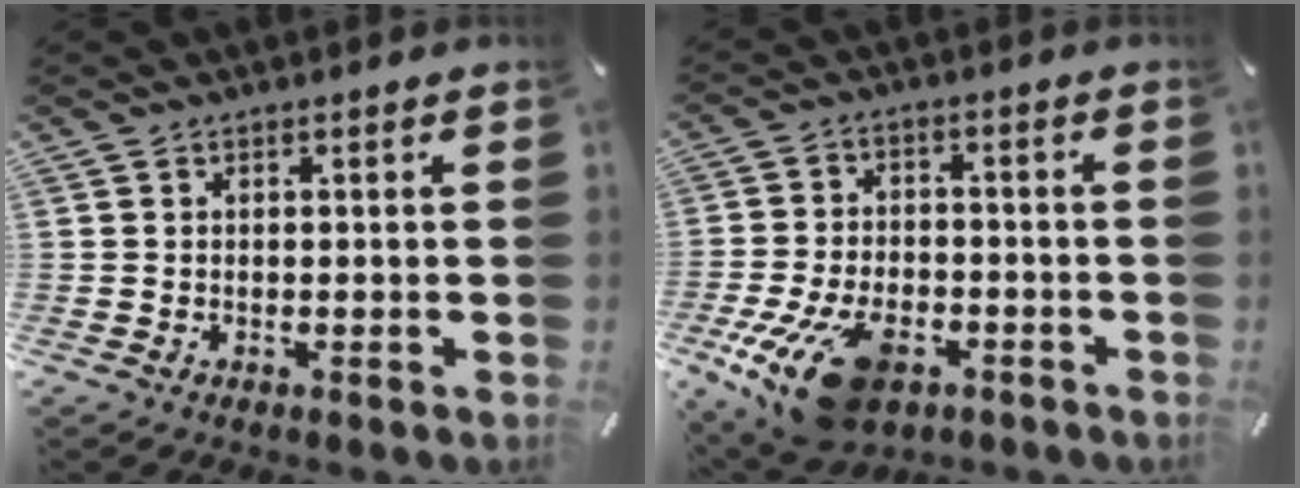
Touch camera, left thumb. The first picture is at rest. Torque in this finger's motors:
{"motor_torque": [1.88, 2.72, 0.66, 0.15, 0.26]}